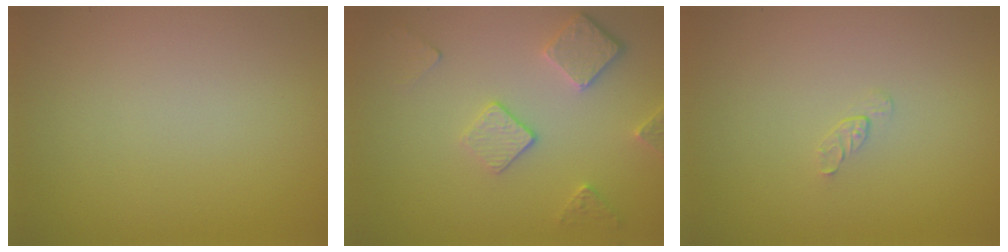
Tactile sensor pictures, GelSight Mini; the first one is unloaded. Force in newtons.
{"total": 3.7, "press": 3.0, "slide": 2.2}
{"total": 0.5, "press": 0.3, "slide": 0.4}